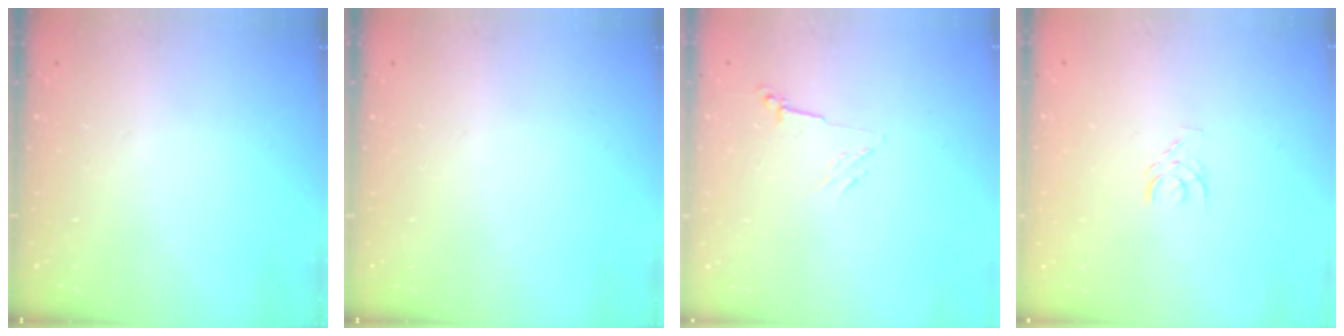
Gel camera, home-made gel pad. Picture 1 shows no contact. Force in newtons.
{"total": 0.0}
{"total": 2.8, "press": 2.7, "slide": 0.6}
{"total": 3.6, "press": 3.6, "slide": 0.4}